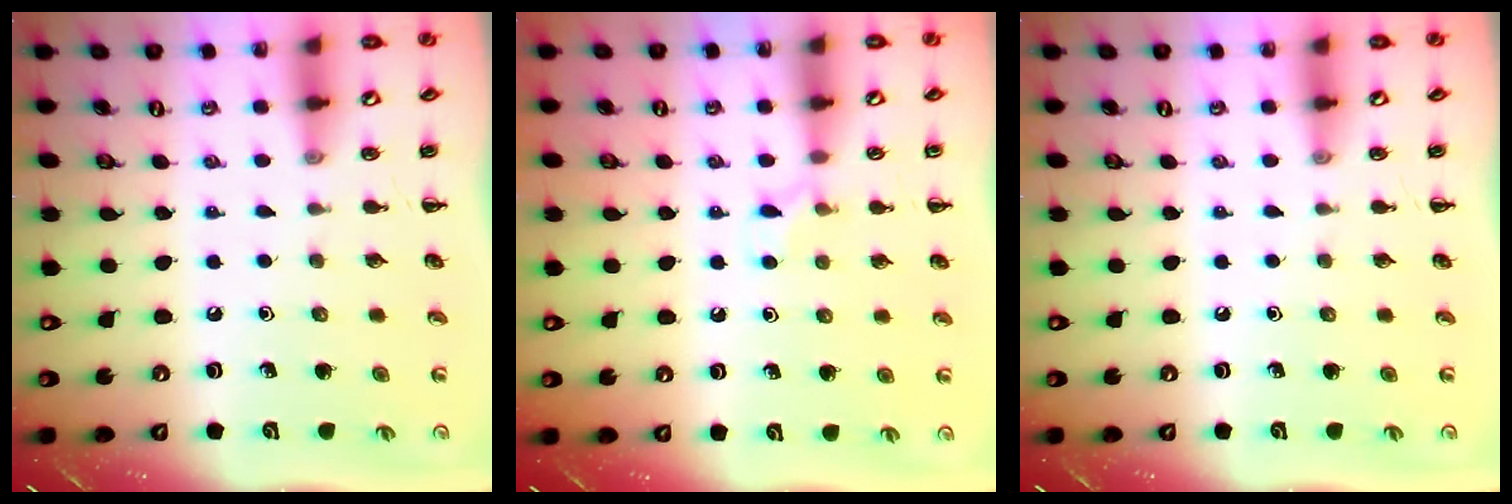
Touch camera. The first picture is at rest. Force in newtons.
{"total": 5.5, "press": 5.2, "slide": 1.9}
{"total": 0.0}